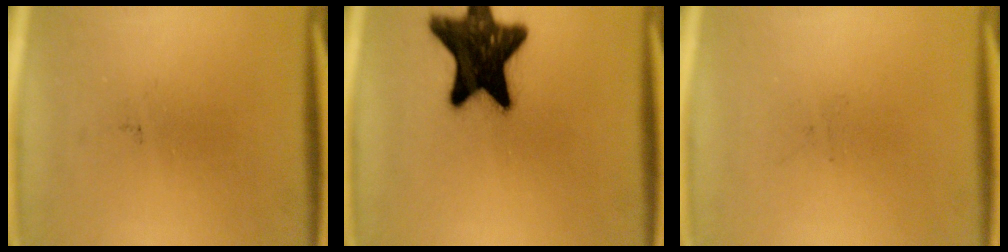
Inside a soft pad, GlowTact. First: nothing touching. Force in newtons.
{"total": 19.0}
{"total": 0.0}